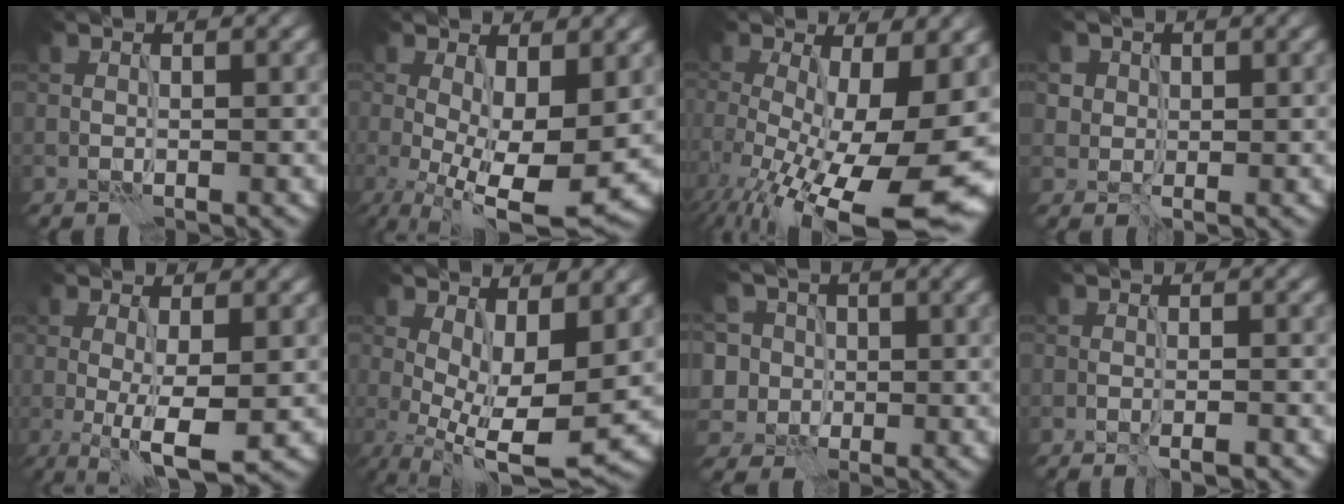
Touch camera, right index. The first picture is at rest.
{"total": 9.7, "force": [-1.1, 3.5, 9.0], "torque": [-0.148, -0.012, -0.016]}
{"total": 14.6, "force": [-4.4, 5.3, 12.9], "torque": [-0.205, -0.046, -0.055]}
{"total": 2.5, "force": [1.2, 2.1, 0.7], "torque": [-0.017, -0.005, 0.025]}
{"total": 5.5, "force": [-1.2, 1.1, 5.3], "torque": [-0.088, -0.013, -0.017]}
{"total": 8.9, "force": [-0.4, 3.2, 8.3], "torque": [-0.141, -0.008, -0.003]}
{"total": 9.7, "force": [4.0, 7.9, 4.0], "torque": [-0.084, 0.032, 0.039]}
{"total": 1.5, "force": [-1.1, 0.0, 1.0], "torque": [-0.013, -0.001, -0.018]}